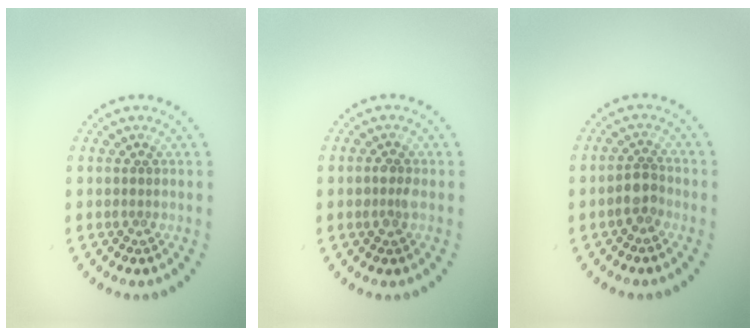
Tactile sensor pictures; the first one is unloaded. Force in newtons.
{"total": 1.1, "press": 1.0, "slide": 0.2}
{"total": 2.1, "press": 1.7, "slide": 1.1}